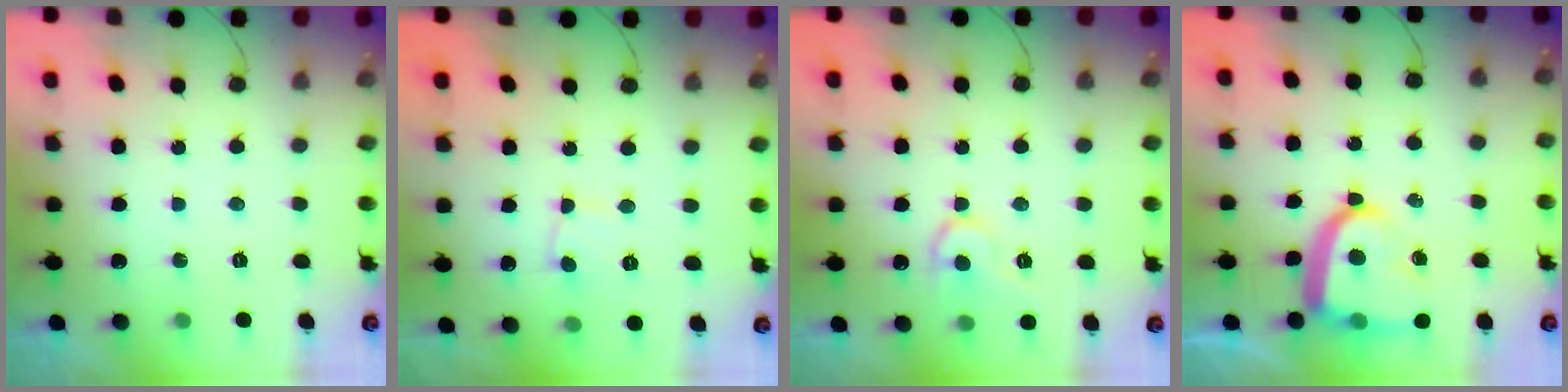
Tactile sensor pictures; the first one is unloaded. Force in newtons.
{"total": 2.4, "press": 2.4, "slide": 0.1}
{"total": 10.1, "press": 10.1, "slide": 0.9}
{"total": 14.0, "press": 13.9, "slide": 1.5}